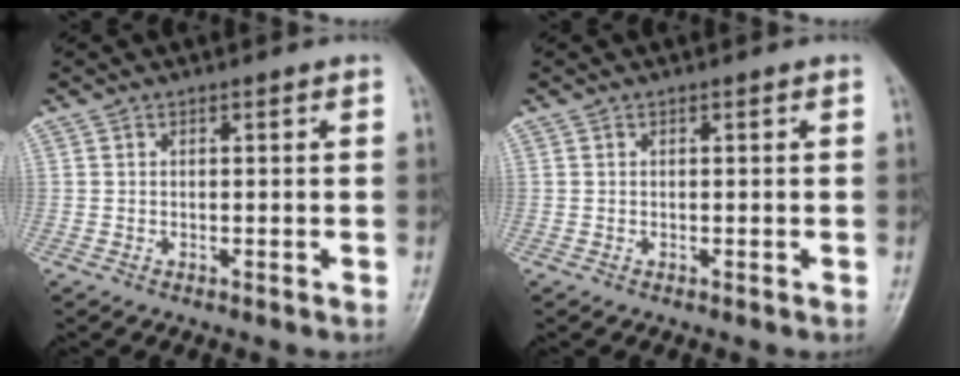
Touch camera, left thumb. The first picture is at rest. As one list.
[{"total": 0.0}]